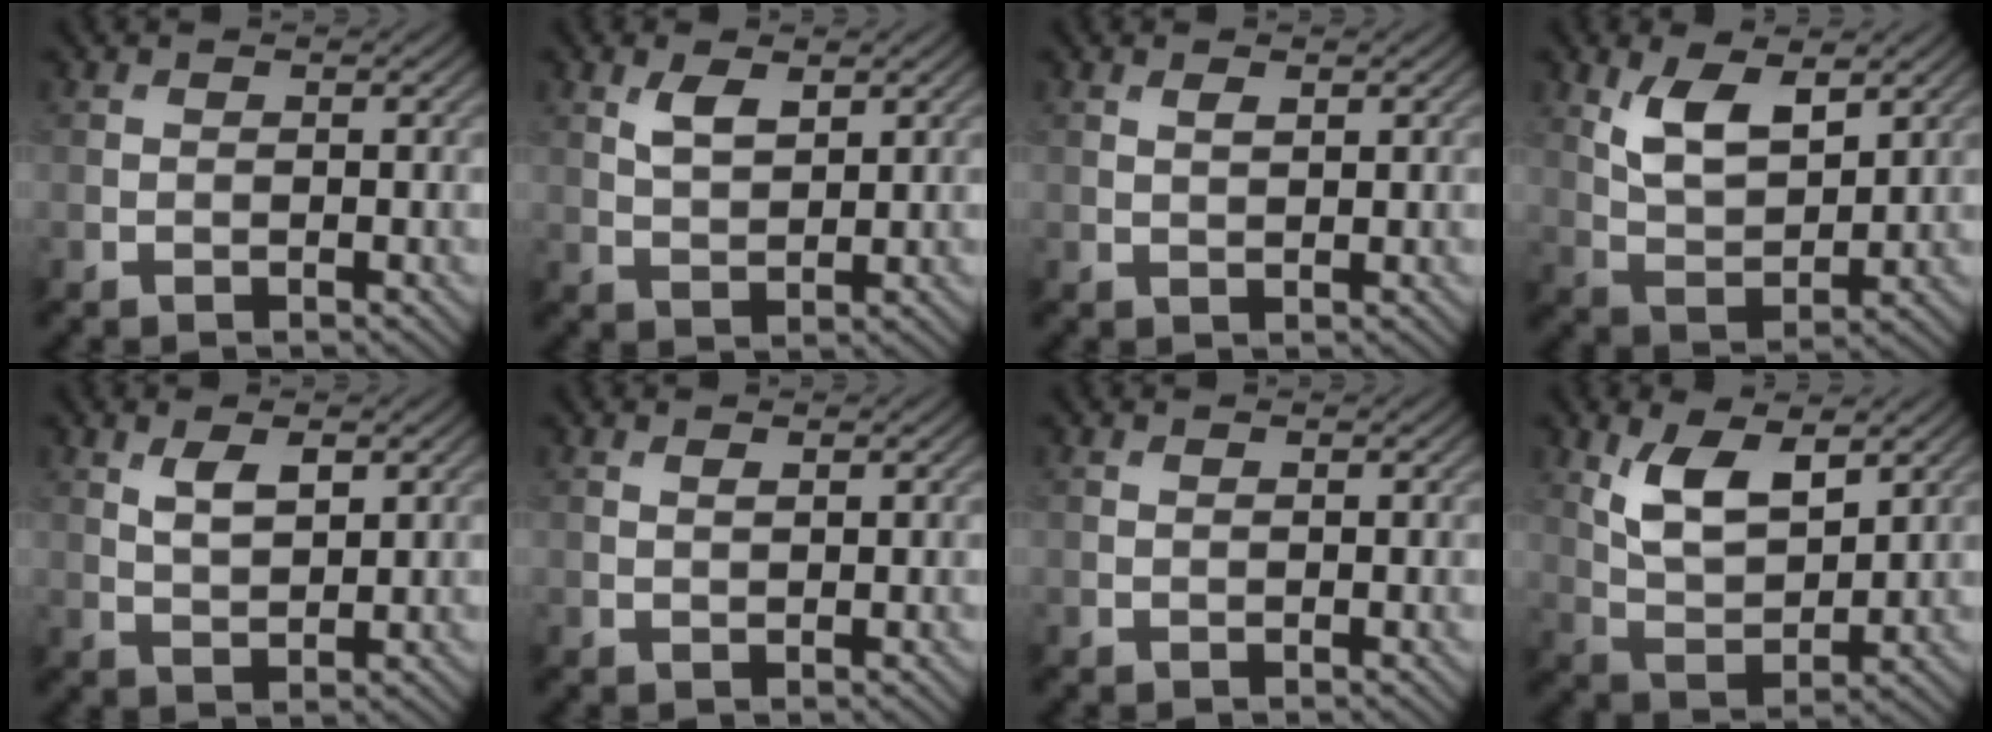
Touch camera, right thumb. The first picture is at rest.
{"total": 3.3, "force": [1.7, 1.5, 2.4], "torque": [-0.055, -0.003, 0.037]}
{"total": 1.1, "force": [0.6, 0.4, 0.8], "torque": [-0.018, -0.002, 0.014]}
{"total": 7.1, "force": [3.4, 3.2, 5.2], "torque": [-0.111, -0.010, 0.069]}
{"total": 3.6, "force": [1.7, 1.5, 2.8], "torque": [-0.061, -0.003, 0.036]}
{"total": 0.7, "force": [0.5, 0.2, 0.5], "torque": [-0.010, -0.001, 0.010]}
{"total": 0.0}
{"total": 7.8, "force": [3.7, 3.6, 5.8], "torque": [-0.123, -0.009, 0.074]}